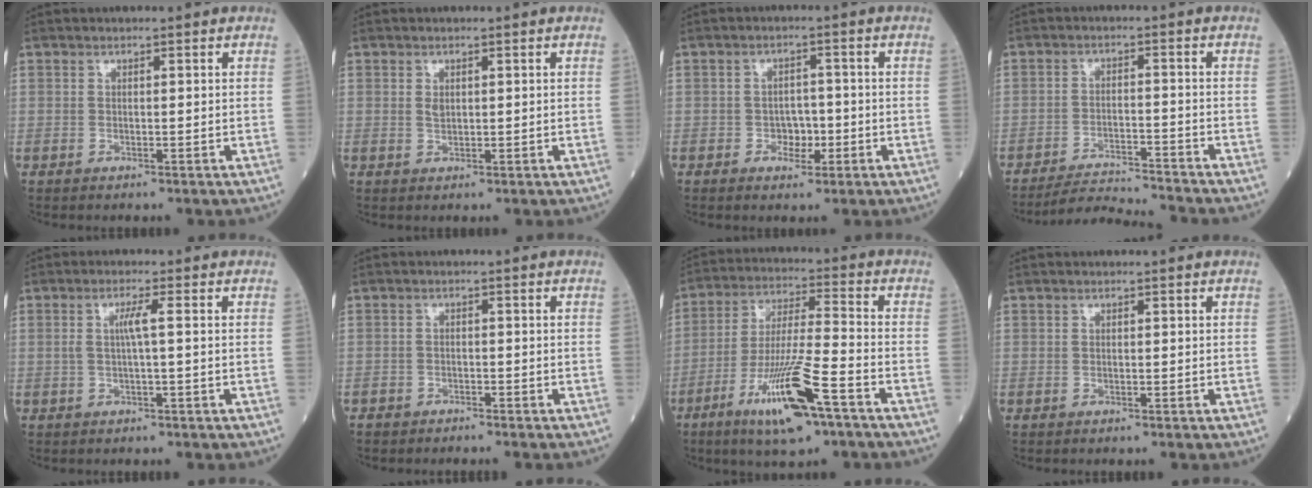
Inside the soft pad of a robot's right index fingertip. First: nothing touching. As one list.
[{"total": 1.2, "force": [0.4, 0.7, 0.9], "torque": [-0.014, -0.004, 0.010]}, {"total": 3.3, "force": [-1.0, 2.2, 2.1], "torque": [-0.025, 0.006, -0.015]}, {"total": 7.7, "force": [-7.5, -1.5, 0.5], "torque": [-0.009, -0.006, -0.132]}, {"total": 2.5, "force": [0.2, -0.3, 2.5], "torque": [-0.051, 0.002, 0.002]}, {"total": 2.2, "force": [-2.0, 0.8, 0.4], "torque": [-0.011, -0.001, -0.030]}, {"total": 14.0, "force": [-7.3, 1.4, 11.9], "torque": [-0.229, -0.020, -0.129]}, {"total": 0.0}]